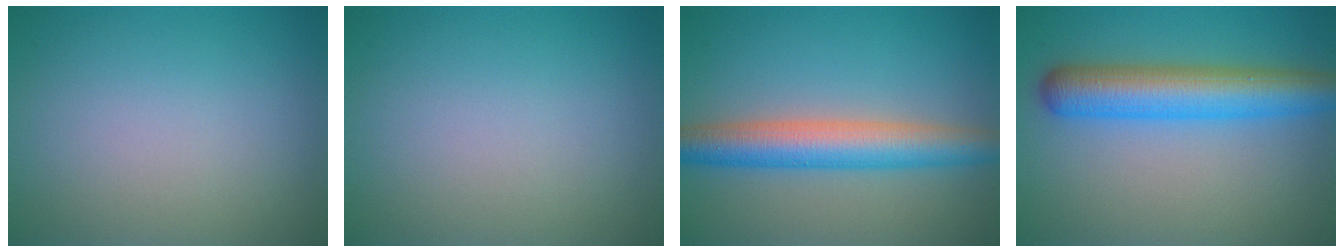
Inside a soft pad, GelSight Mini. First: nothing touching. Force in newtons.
{"total": 0.0}
{"total": 5.9, "press": 5.9, "slide": 0.3}
{"total": 6.8, "press": 6.8, "slide": 0.1}